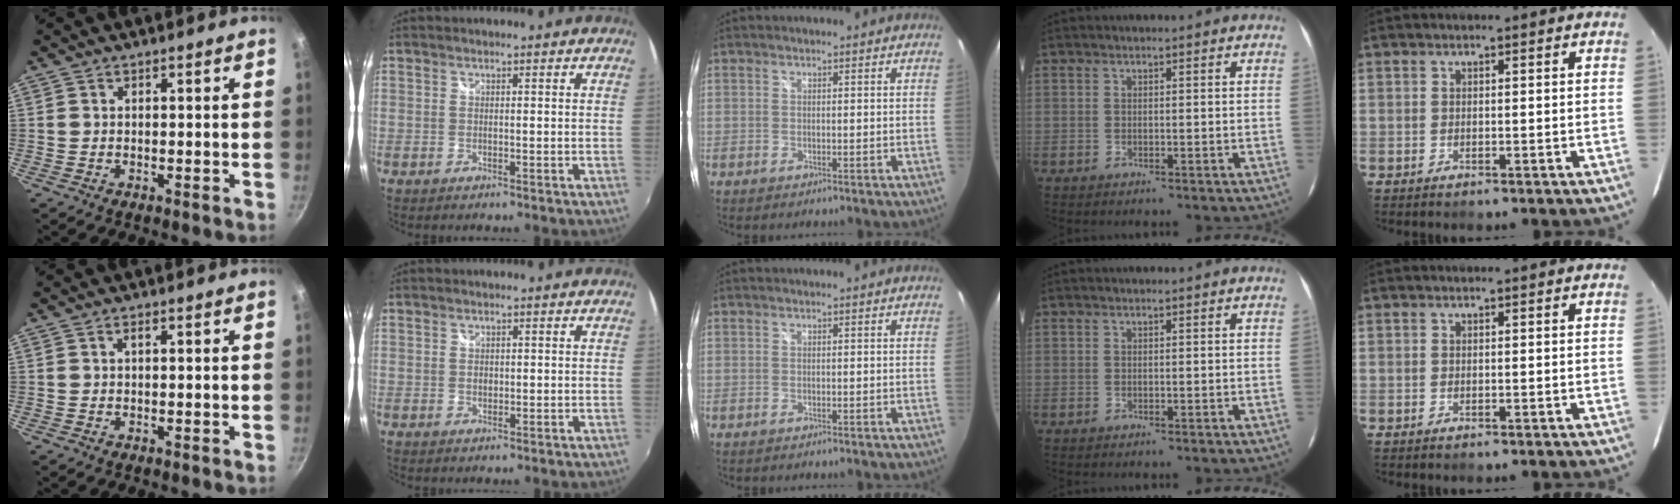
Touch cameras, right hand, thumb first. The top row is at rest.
{"thumb": {"total": 0.7, "force": [0.1, 0.2, 0.6], "torque": [-0.011, 0.004, 0.003]}, "index": {"total": 0.9, "force": [0.2, 0.8, 0.5], "torque": [-0.007, 0.001, 0.002]}}